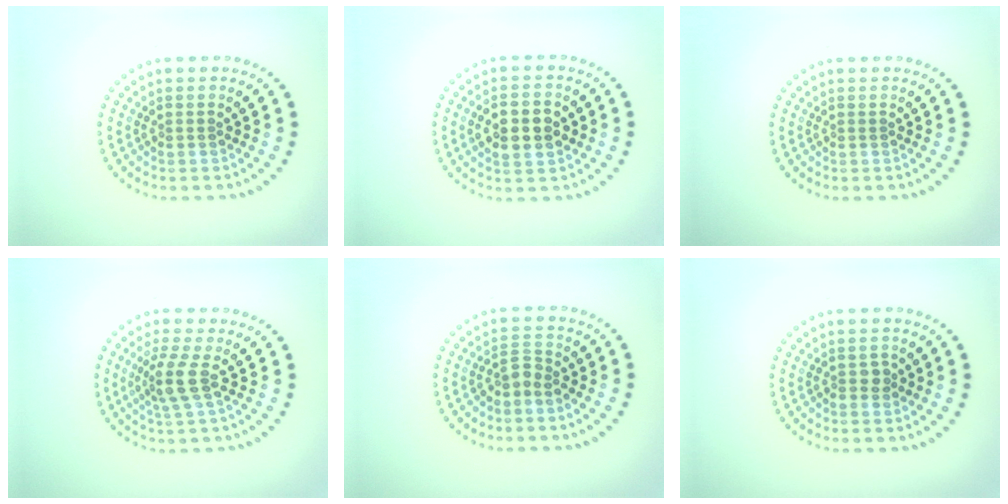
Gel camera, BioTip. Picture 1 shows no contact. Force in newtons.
{"total": 4.1, "press": 4.1, "slide": 0.0}
{"total": 0.0}
{"total": 2.6, "press": 1.9, "slide": 1.7}
{"total": 1.9, "press": 1.4, "slide": 1.3}
{"total": 0.9, "press": 0.9, "slide": 0.2}